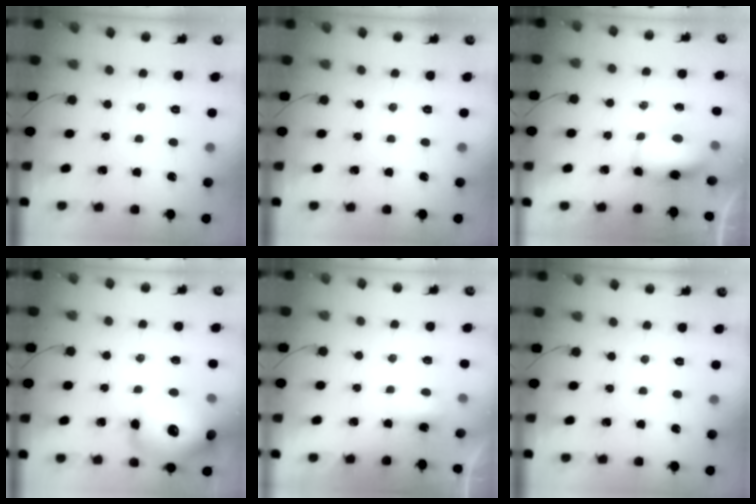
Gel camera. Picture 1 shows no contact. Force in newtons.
{"total": 0.0}
{"total": 6.4, "press": 6.3, "slide": 1.2}
{"total": 17.4, "press": 17.1, "slide": 3.3}
{"total": 3.8, "press": 3.5, "slide": 1.5}
{"total": 0.0}